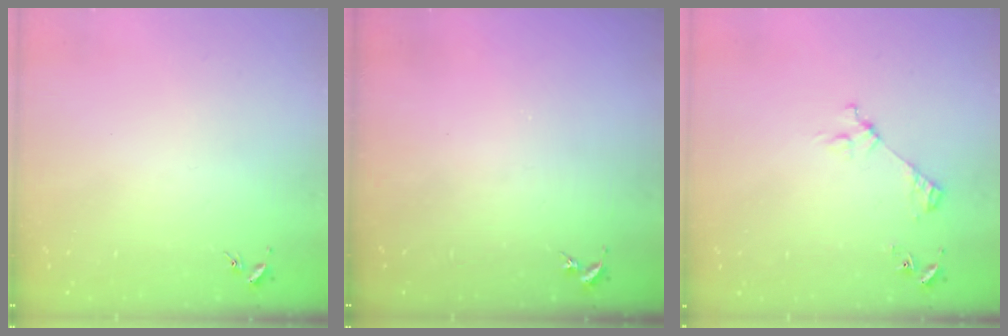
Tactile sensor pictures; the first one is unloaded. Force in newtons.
{"total": 0.0}
{"total": 3.1, "press": 3.1, "slide": 0.3}